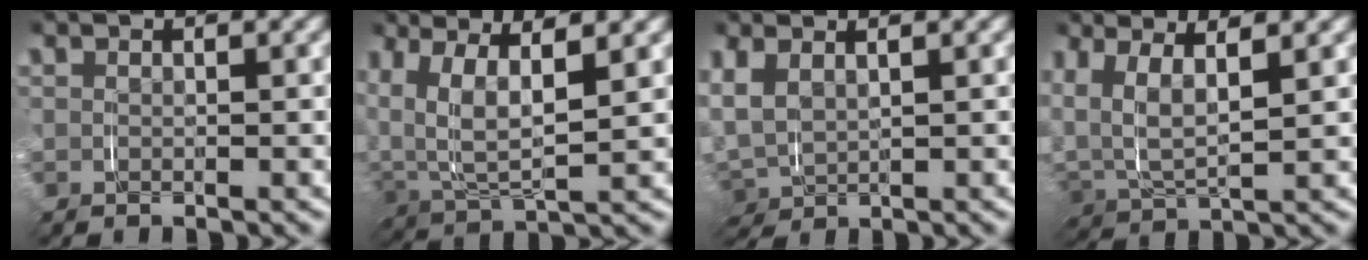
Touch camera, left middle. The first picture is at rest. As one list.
[{"total": 4.5, "force": [2.6, 2.8, 2.5], "torque": [-0.054, 0.002, 0.033]}, {"total": 4.6, "force": [0.4, 4.3, 1.6], "torque": [-0.066, -0.015, 0.006]}, {"total": 4.2, "force": [2.2, 2.7, 2.2], "torque": [-0.061, -0.006, 0.032]}]